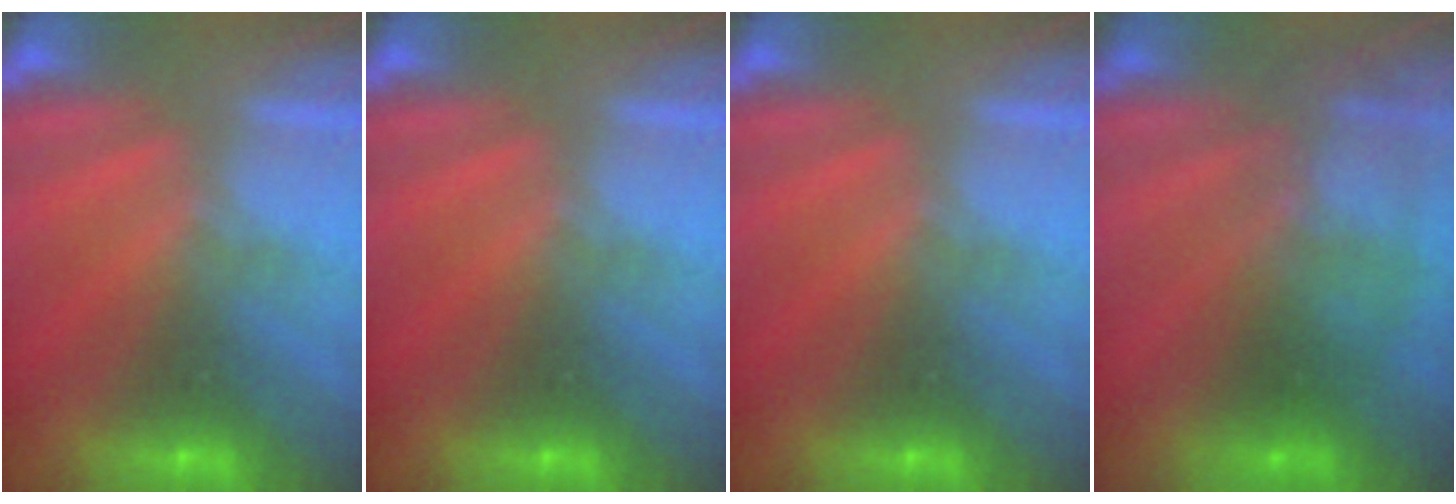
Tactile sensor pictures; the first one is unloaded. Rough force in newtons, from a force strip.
{"total": 0.0}
{"total": 0.0}
{"total": 2.1}